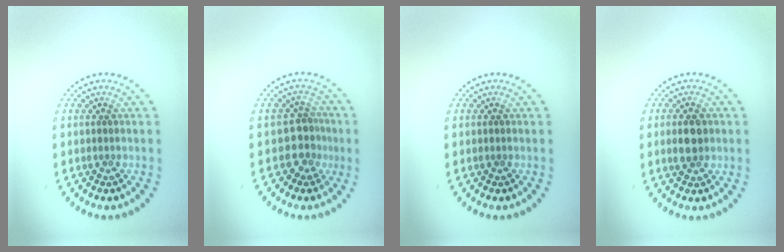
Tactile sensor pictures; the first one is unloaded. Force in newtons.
{"total": 2.5, "press": 2.0, "slide": 1.6}
{"total": 0.0}
{"total": 2.8, "press": 2.8, "slide": 0.1}